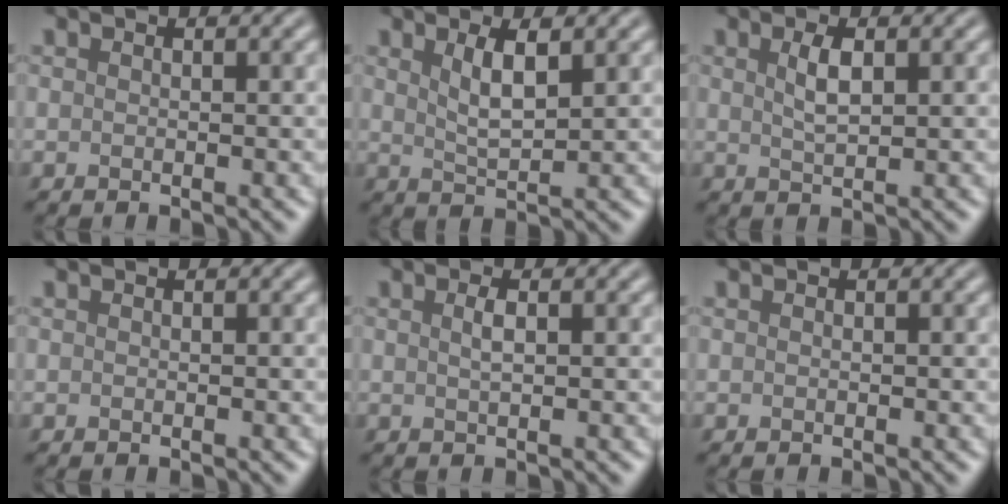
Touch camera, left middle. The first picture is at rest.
{"total": 2.8, "force": [1.3, 0.8, 2.3], "torque": [-0.044, -0.003, 0.027]}
{"total": 2.2, "force": [0.8, 0.7, 1.9], "torque": [-0.038, 0.000, 0.017]}
{"total": 0.0}
{"total": 1.3, "force": [0.4, 0.3, 1.2], "torque": [-0.022, 0.003, 0.006]}
{"total": 0.0}